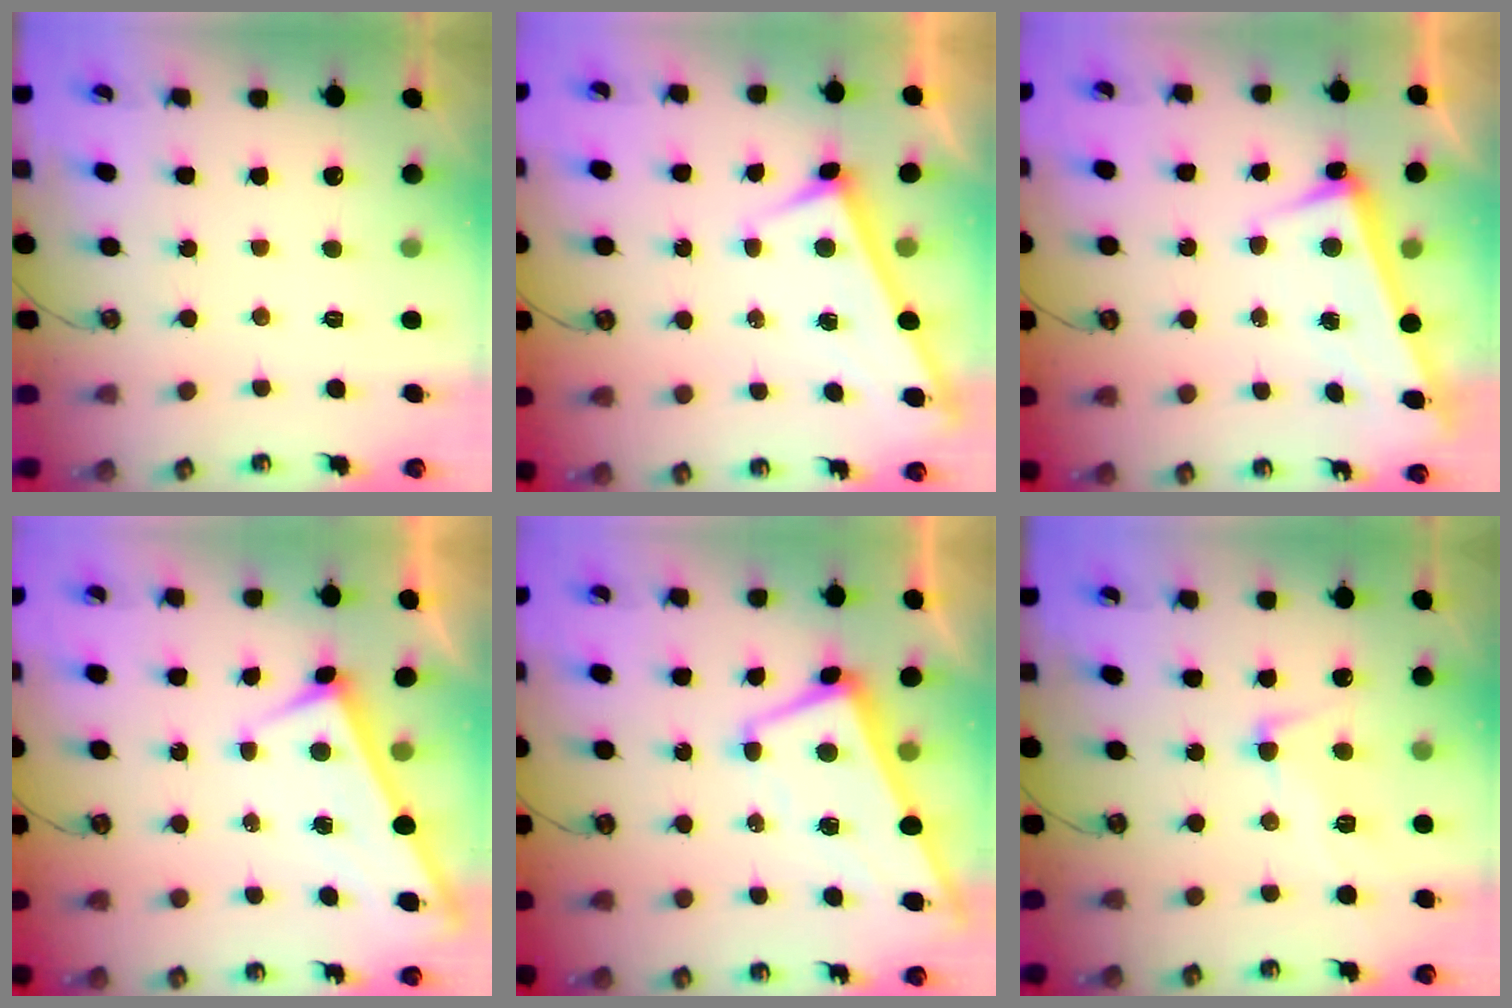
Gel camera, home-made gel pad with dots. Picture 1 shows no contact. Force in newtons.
{"total": 3.4, "press": 3.4, "slide": 0.1}
{"total": 3.5, "press": 3.4, "slide": 0.9}
{"total": 2.7, "press": 2.7, "slide": 0.3}
{"total": 1.0, "press": 0.5, "slide": 0.8}
{"total": 4.0, "press": 3.9, "slide": 0.6}